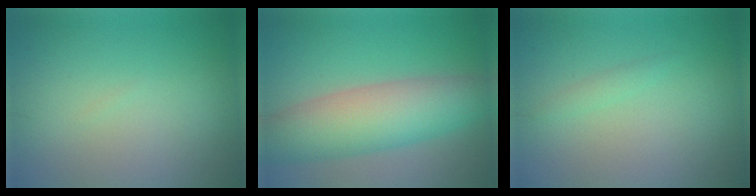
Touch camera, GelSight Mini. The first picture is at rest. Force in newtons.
{"total": 7.5, "press": 7.5, "slide": 0.5}
{"total": 0.8, "press": 0.8, "slide": 0.1}